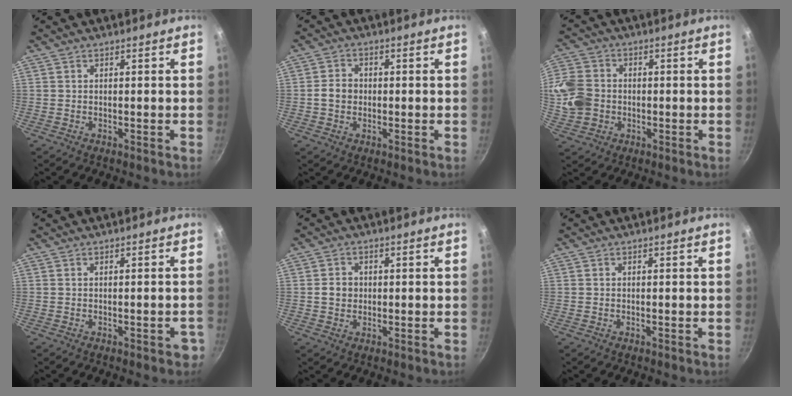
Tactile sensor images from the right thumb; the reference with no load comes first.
{"total": 4.0, "force": [-0.4, 3.3, 2.1], "torque": [-0.024, 0.013, -0.012]}
{"total": 13.4, "force": [-0.8, 11.5, 6.8], "torque": [-0.154, 0.020, -0.025]}
{"total": 2.6, "force": [-1.3, 1.1, 2.0], "torque": [-0.012, 0.007, -0.015]}
{"total": 3.3, "force": [0.0, 2.9, 1.5], "torque": [-0.011, 0.007, -0.003]}
{"total": 0.0}